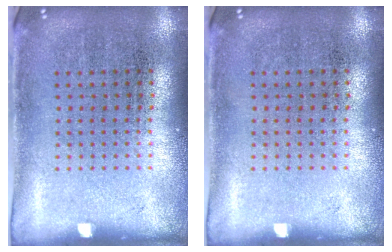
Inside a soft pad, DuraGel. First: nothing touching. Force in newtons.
{"total": 0.0}